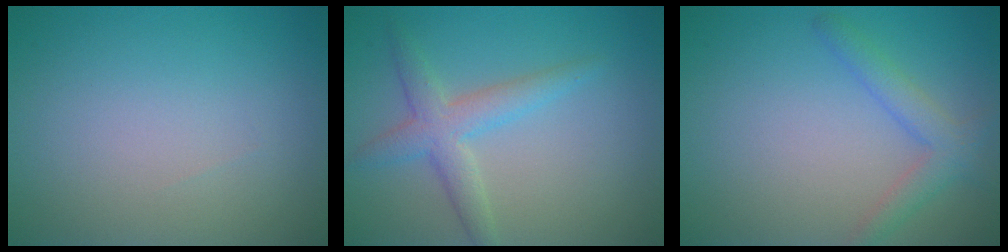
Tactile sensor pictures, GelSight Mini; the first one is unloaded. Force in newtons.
{"total": 3.3, "press": 3.3, "slide": 0.1}
{"total": 2.5, "press": 2.5, "slide": 0.3}